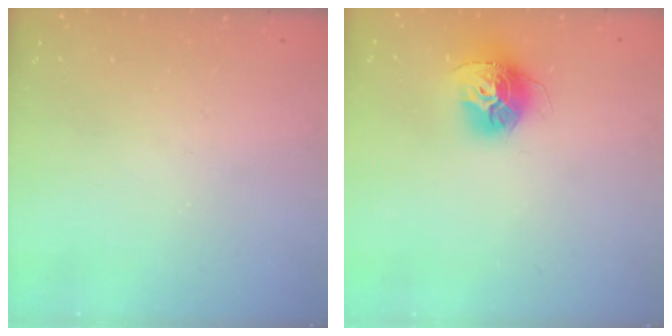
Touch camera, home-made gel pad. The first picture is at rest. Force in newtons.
{"total": 13.2, "press": 13.1, "slide": 1.3}